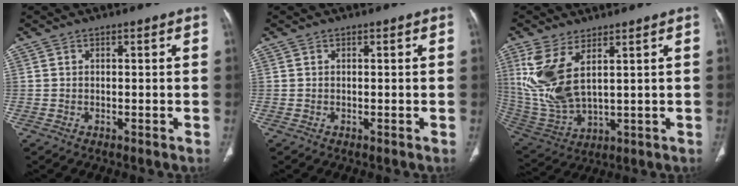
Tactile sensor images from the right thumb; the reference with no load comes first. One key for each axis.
{"total": 0.0}
{"total": 12.7, "fx": 4.6, "fy": 5.7, "fz": 10.3, "tx": -0.231, "ty": -0.024, "tz": 0.113}